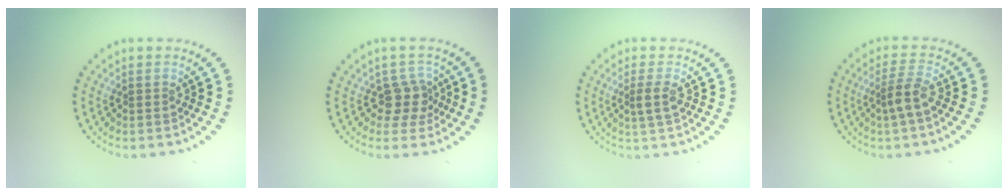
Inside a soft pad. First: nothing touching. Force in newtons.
{"total": 2.5, "press": 2.0, "slide": 1.5}
{"total": 1.7, "press": 1.4, "slide": 1.1}
{"total": 2.5, "press": 1.9, "slide": 1.6}